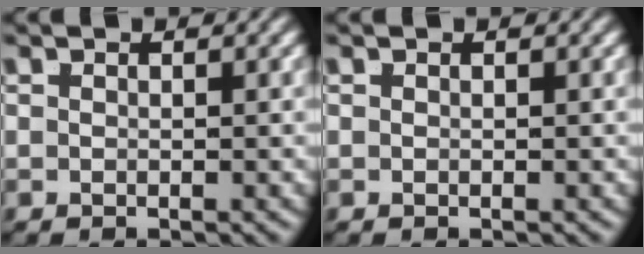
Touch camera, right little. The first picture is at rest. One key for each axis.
{"total": 0.0}